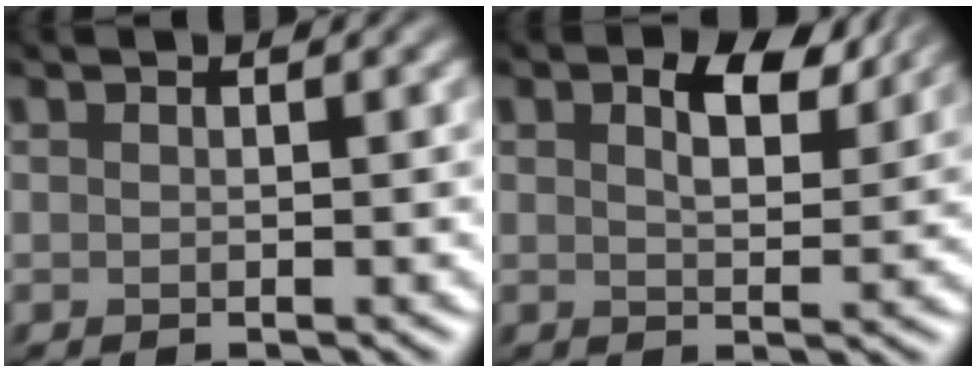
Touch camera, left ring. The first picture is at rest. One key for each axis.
{"total": 3.1, "fx": 1.4, "fy": 1.4, "fz": 2.3, "tx": -0.062, "ty": -0.008, "tz": 0.031}